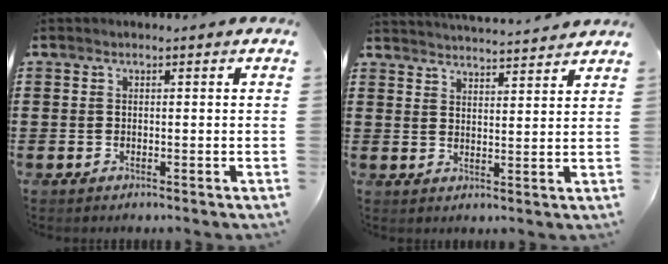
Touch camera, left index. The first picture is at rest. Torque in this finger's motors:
{"motor_torque": [2.14, 0.00, -0.11, 0.01]}